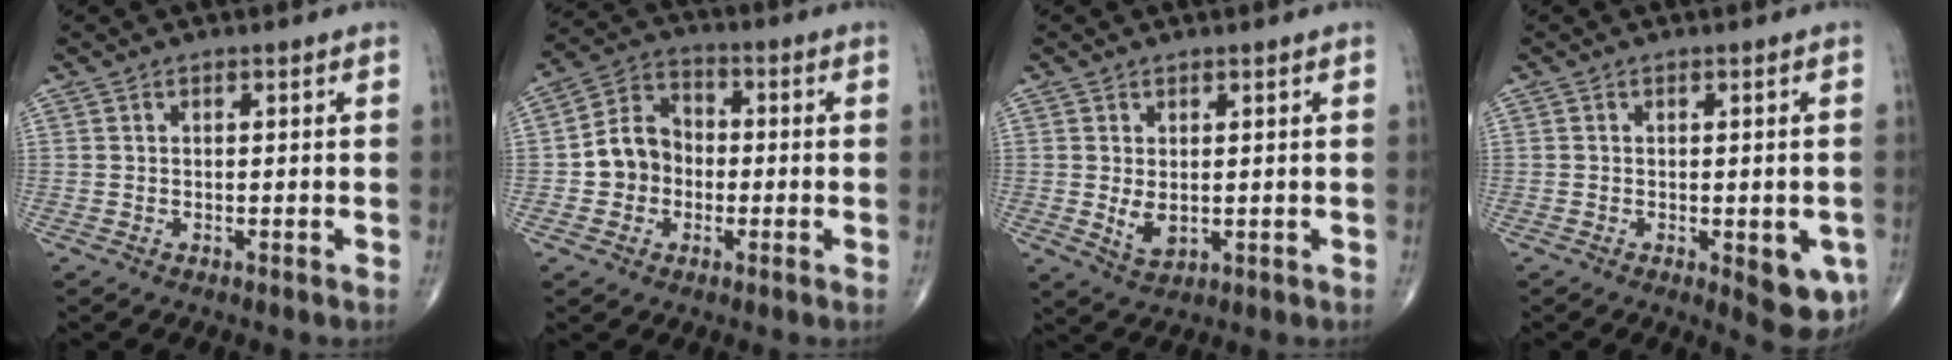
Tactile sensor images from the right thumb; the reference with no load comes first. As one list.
[{"total": 8.8, "force": [-1.3, 7.6, 4.3], "torque": [-0.054, 0.033, -0.037]}, {"total": 3.7, "force": [0.1, 2.2, 3.0], "torque": [-0.048, -0.010, 0.011]}, {"total": 7.0, "force": [-2.1, 2.9, 6.0], "torque": [-0.053, -0.008, -0.020]}]